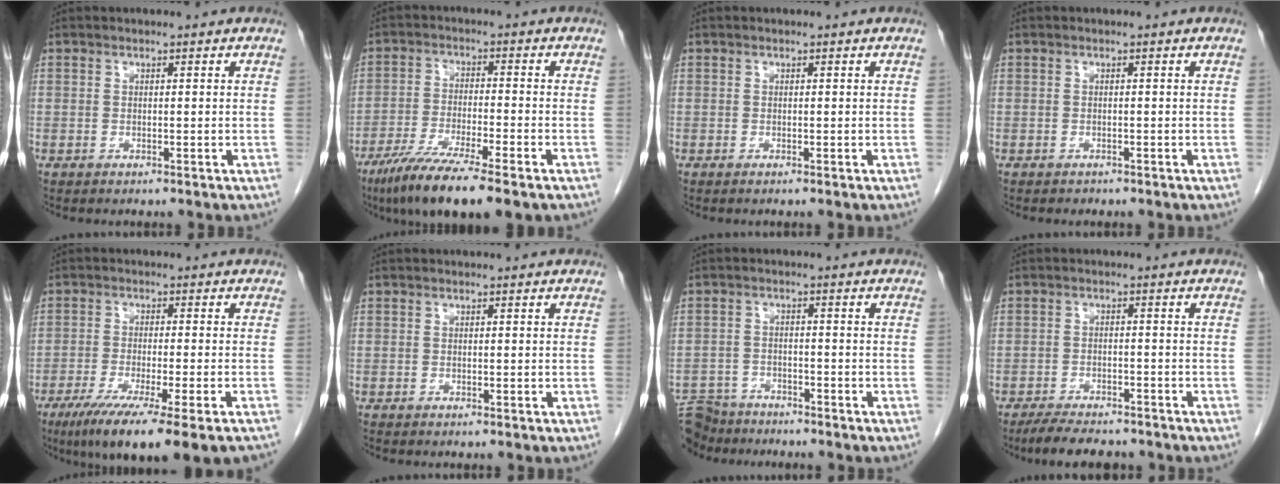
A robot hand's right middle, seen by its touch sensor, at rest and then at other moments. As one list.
[{"total": 11.6, "force": [-8.0, 0.8, 8.4], "torque": [-0.145, -0.031, -0.133]}, {"total": 0.0}, {"total": 0.9, "force": [-0.8, 0.4, 0.1], "torque": [-0.011, -0.001, -0.011]}, {"total": 13.8, "force": [-9.6, -0.1, 9.9], "torque": [-0.142, -0.041, -0.147]}, {"total": 0.0}, {"total": 8.4, "force": [-7.6, 3.3, 0.8], "torque": [-0.020, 0.005, -0.128]}, {"total": 7.9, "force": [-6.9, 2.1, 3.2], "torque": [-0.052, -0.012, -0.106]}]